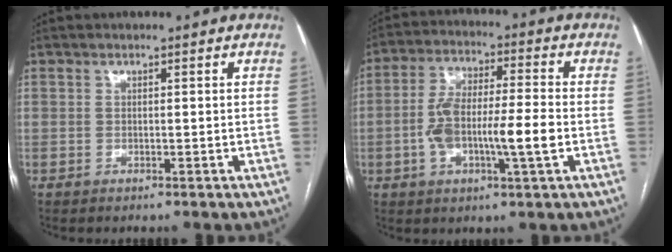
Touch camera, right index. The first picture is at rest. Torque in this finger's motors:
{"motor_torque": [1.74, -0.20, 0.84, 0.21]}